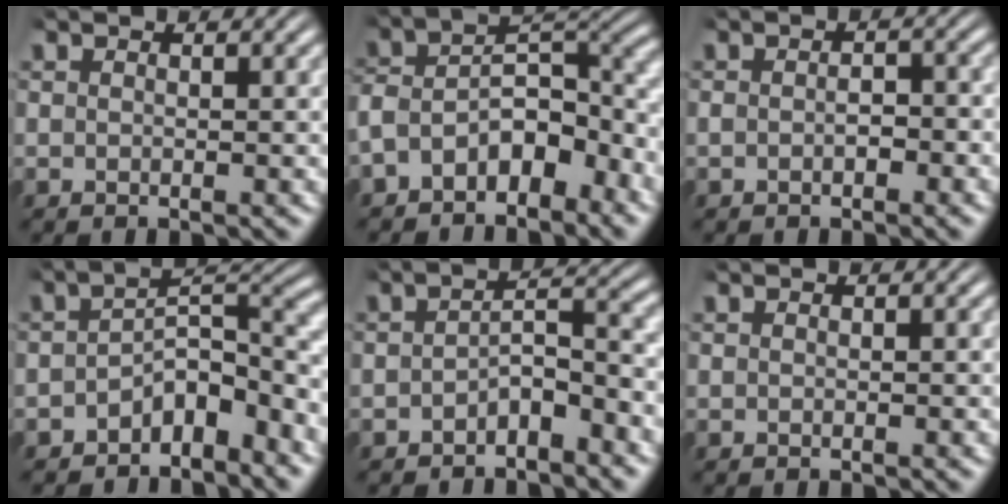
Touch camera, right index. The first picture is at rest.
{"total": 7.4, "force": [-3.3, 4.8, 4.6], "torque": [-0.082, -0.016, -0.052]}
{"total": 1.5, "force": [-0.9, 0.8, 0.9], "torque": [-0.014, -0.003, -0.015]}
{"total": 4.8, "force": [-2.9, 1.8, 3.4], "torque": [-0.029, -0.007, -0.046]}
{"total": 2.8, "force": [-2.1, 0.6, 1.8], "torque": [-0.020, -0.009, -0.033]}
{"total": 0.0}